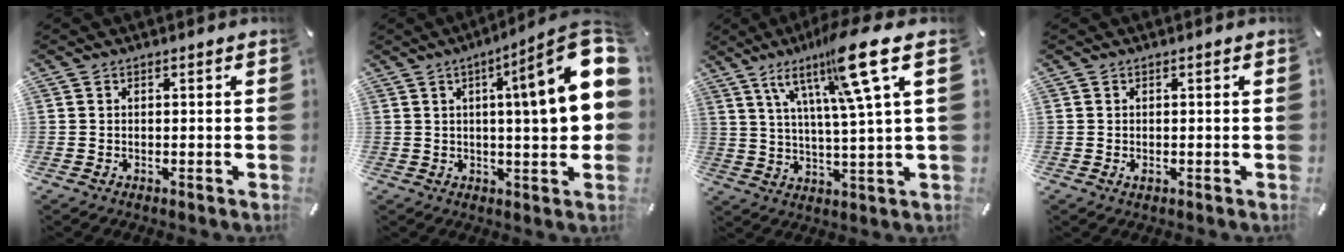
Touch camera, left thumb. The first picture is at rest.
{"total": 21.0, "force": [6.1, 4.3, 19.6], "torque": [-0.269, -0.040, 0.080]}
{"total": 17.4, "force": [9.8, 2.3, 14.2], "torque": [-0.228, -0.045, 0.143]}
{"total": 0.8, "force": [-0.2, 0.3, 0.7], "torque": [-0.014, -0.002, -0.002]}